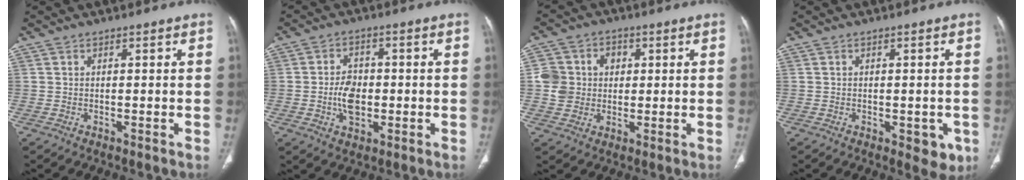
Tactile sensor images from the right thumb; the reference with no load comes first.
{"total": 6.7, "force": [-1.0, 4.5, 4.9], "torque": [-0.069, 0.006, -0.017]}
{"total": 8.5, "force": [0.9, 7.8, 3.2], "torque": [-0.034, 0.012, 0.015]}
{"total": 4.5, "force": [-1.5, 2.5, 3.4], "torque": [-0.017, -0.002, -0.013]}